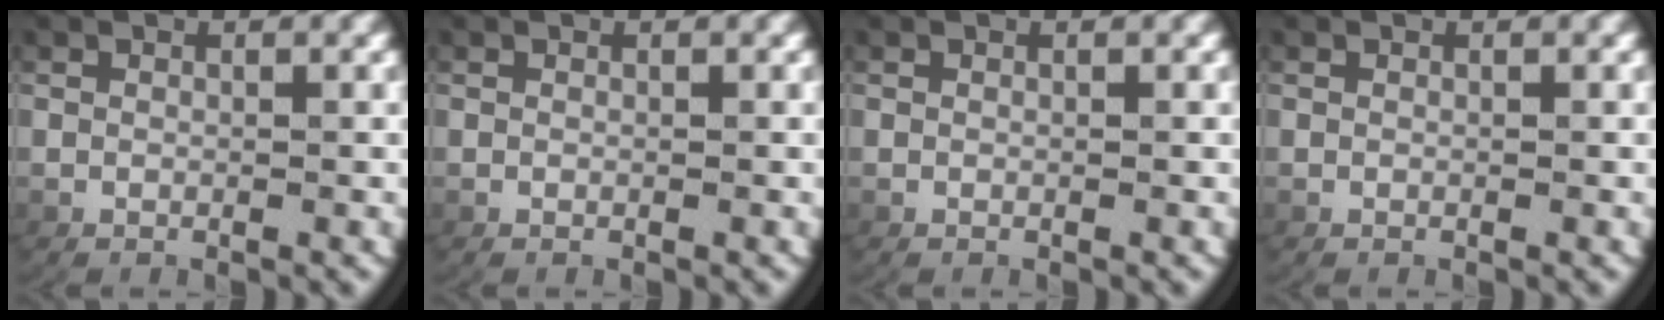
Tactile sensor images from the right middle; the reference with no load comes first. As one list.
[{"total": 0.0}, {"total": 0.0}, {"total": 0.0}]